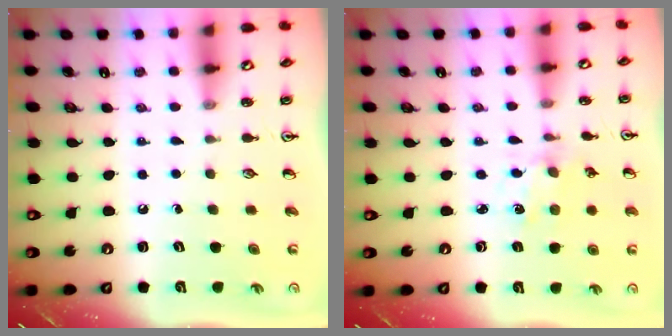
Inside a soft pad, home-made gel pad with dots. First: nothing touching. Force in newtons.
{"total": 1.1, "press": 1.0, "slide": 0.2}